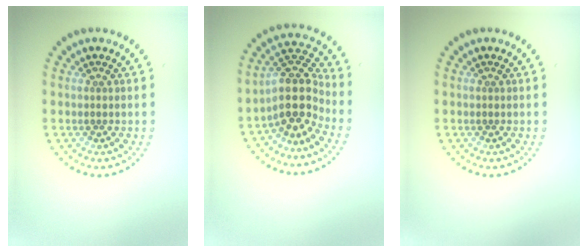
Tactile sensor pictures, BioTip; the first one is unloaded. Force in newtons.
{"total": 4.7, "press": 3.8, "slide": 2.8}
{"total": 0.0}